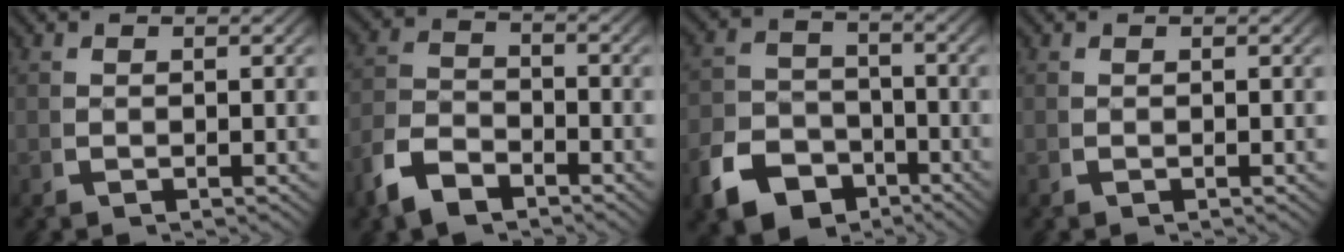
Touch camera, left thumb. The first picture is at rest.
{"total": 4.2, "force": [-2.8, 2.4, 2.1], "torque": [-0.046, -0.013, -0.047]}
{"total": 10.7, "force": [-5.8, 8.1, 3.8], "torque": [-0.055, -0.040, -0.092]}
{"total": 0.0}